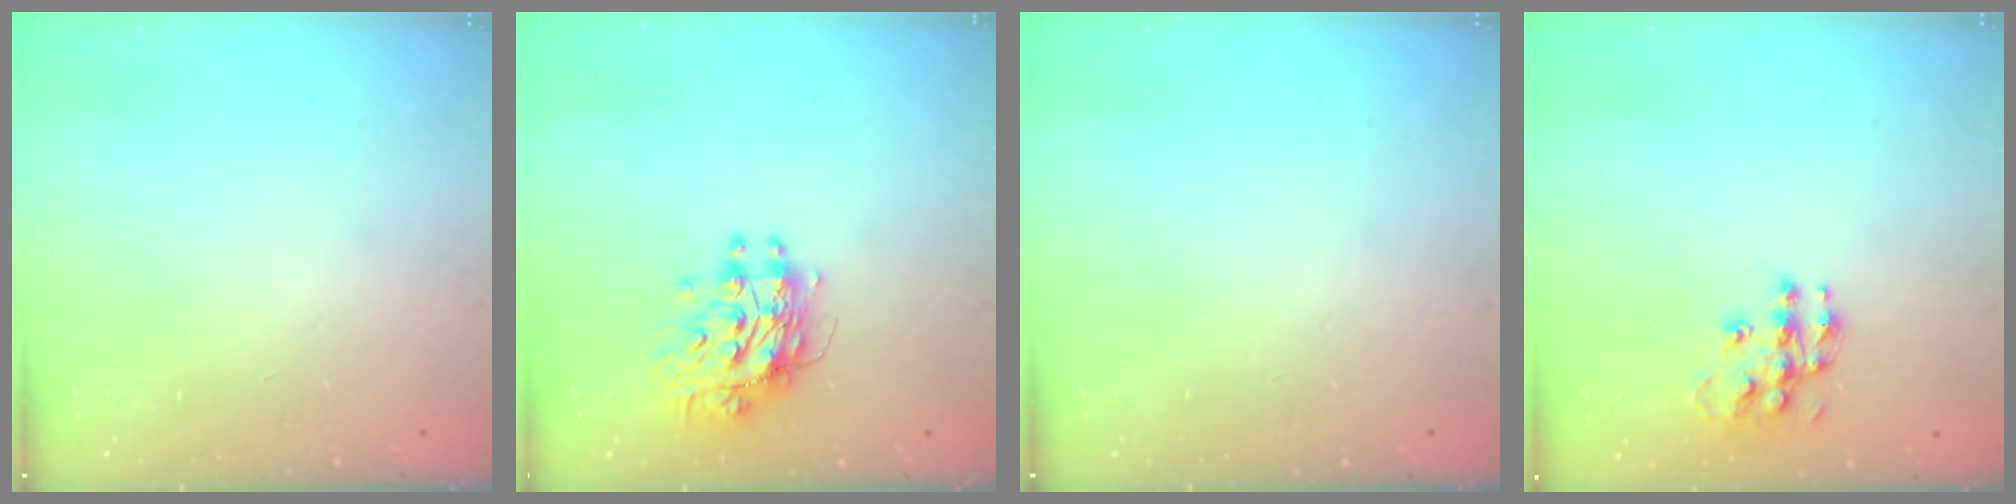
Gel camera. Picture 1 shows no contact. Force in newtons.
{"total": 9.7, "press": 9.6, "slide": 0.9}
{"total": 0.0}
{"total": 11.3, "press": 11.3, "slide": 0.7}